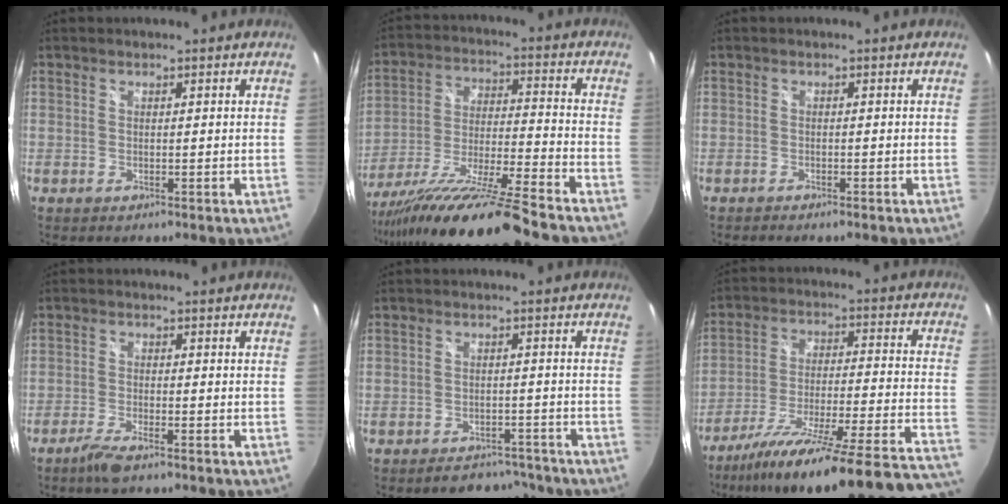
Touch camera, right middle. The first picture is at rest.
{"total": 20.0, "force": [-16.6, -1.4, 11.1], "torque": [-0.210, -0.049, -0.290]}
{"total": 1.3, "force": [-1.2, 0.2, 0.5], "torque": [-0.015, -0.006, -0.021]}
{"total": 4.9, "force": [-3.7, 0.8, 3.2], "torque": [-0.084, -0.009, -0.074]}
{"total": 6.9, "force": [-6.0, 3.1, 1.4], "torque": [-0.028, 0.009, -0.075]}
{"total": 32.5, "force": [-27.9, 0.9, 16.7], "torque": [-0.215, -0.082, -0.405]}